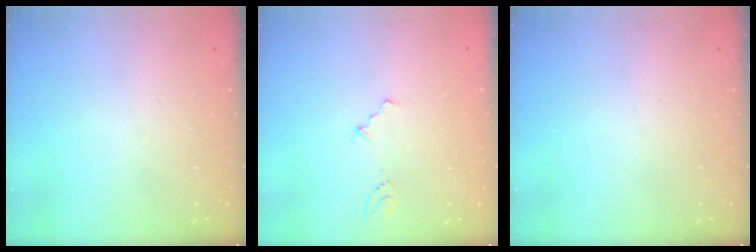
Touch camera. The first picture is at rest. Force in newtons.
{"total": 2.1, "press": 1.8, "slide": 1.1}
{"total": 0.0}